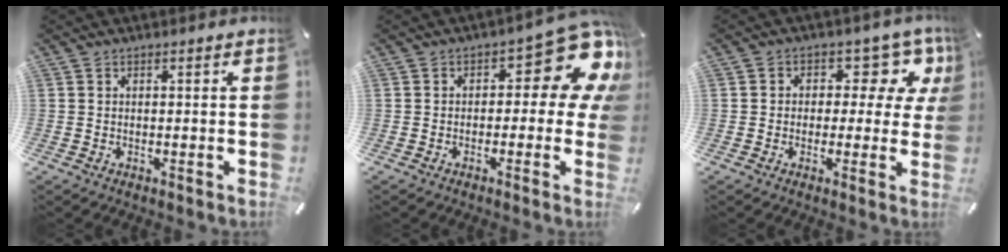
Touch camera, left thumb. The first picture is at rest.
{"total": 13.1, "force": [5.8, 6.1, 10.1], "torque": [-0.123, -0.048, 0.096]}
{"total": 9.3, "force": [3.1, 6.2, 6.1], "torque": [-0.069, -0.021, 0.052]}